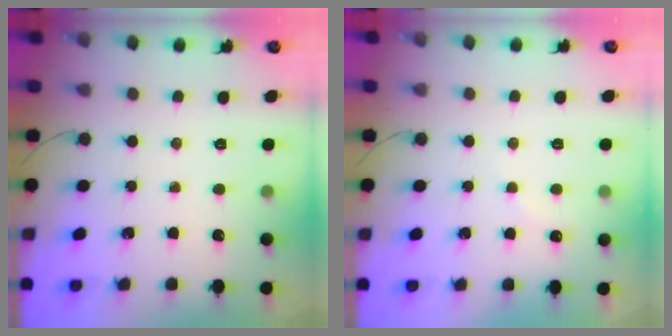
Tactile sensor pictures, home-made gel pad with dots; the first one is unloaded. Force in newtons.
{"total": 4.8, "press": 4.6, "slide": 1.5}